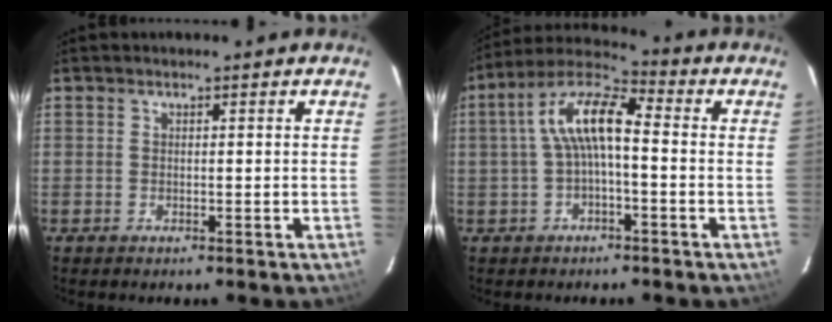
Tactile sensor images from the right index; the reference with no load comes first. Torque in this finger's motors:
{"motor_torque": [0.61, 0.09, 0.37, 0.16]}